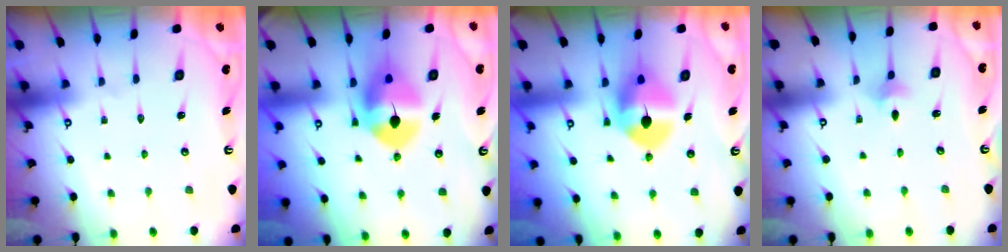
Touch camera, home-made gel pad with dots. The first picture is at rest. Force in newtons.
{"total": 11.2, "press": 11.0, "slide": 1.5}
{"total": 10.4, "press": 10.3, "slide": 1.6}
{"total": 2.1, "press": 2.1, "slide": 0.5}